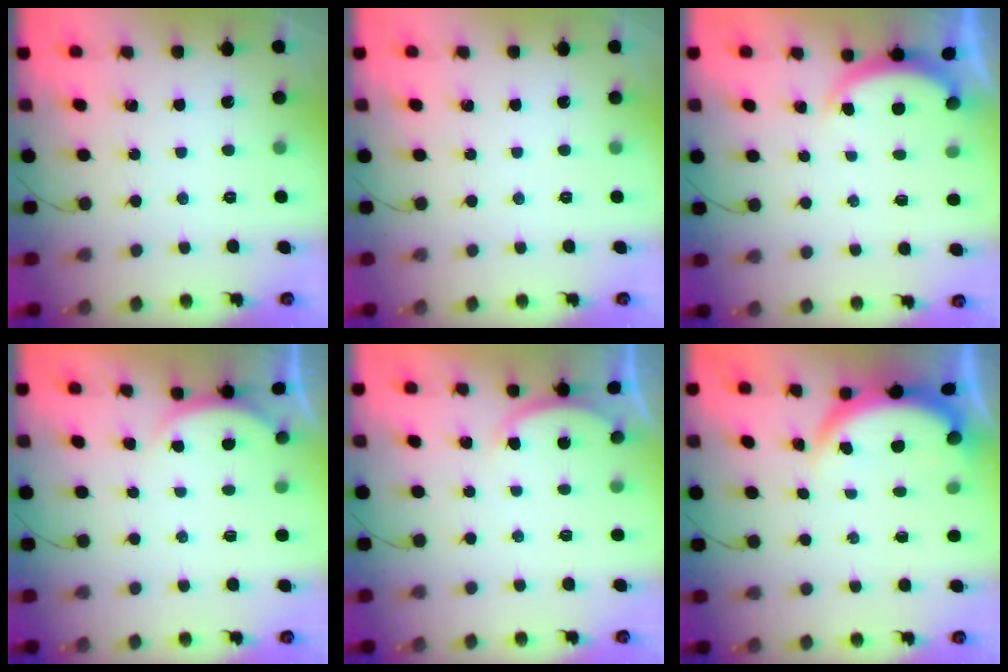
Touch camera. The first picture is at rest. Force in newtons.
{"total": 0.0}
{"total": 2.2, "press": 2.2, "slide": 0.5}
{"total": 1.6, "press": 1.5, "slide": 0.6}
{"total": 2.2, "press": 2.1, "slide": 0.5}
{"total": 3.8, "press": 3.8, "slide": 0.2}